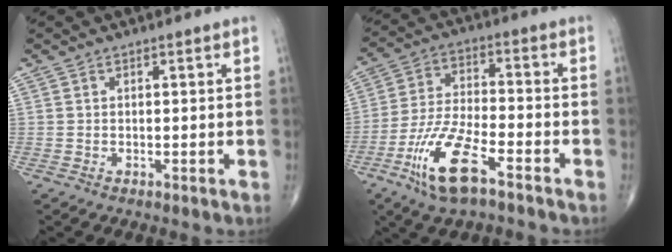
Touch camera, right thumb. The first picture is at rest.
{"total": 13.2, "force": [-7.4, 4.2, 10.1], "torque": [-0.211, 0.030, -0.138]}